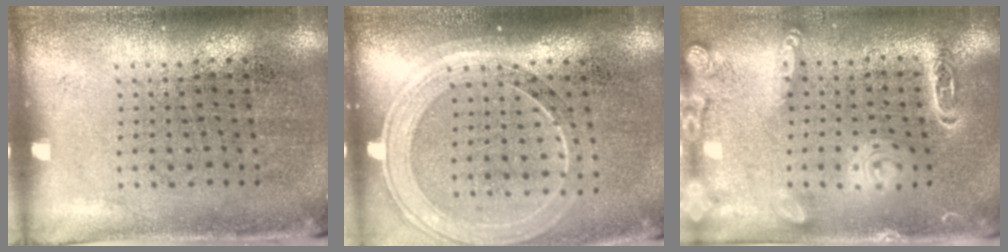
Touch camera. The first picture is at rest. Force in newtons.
{"total": 1.7, "press": 1.5, "slide": 0.7}
{"total": 1.9, "press": 1.8, "slide": 0.4}